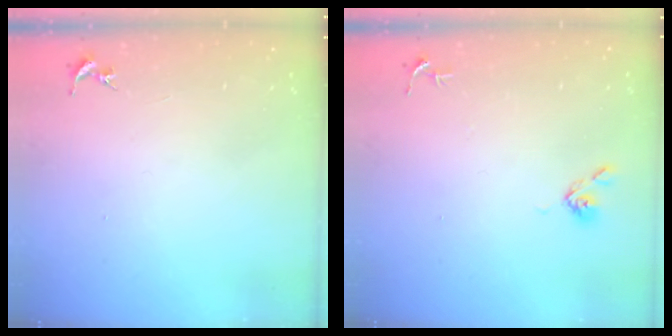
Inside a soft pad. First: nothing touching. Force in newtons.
{"total": 6.2, "press": 6.2, "slide": 0.6}